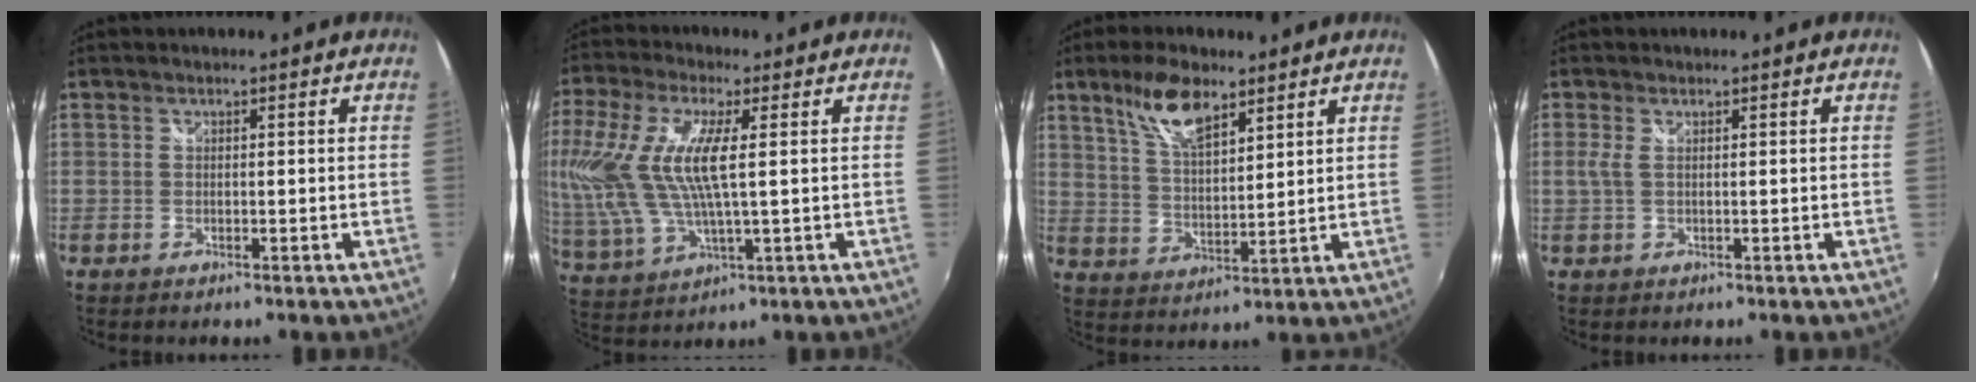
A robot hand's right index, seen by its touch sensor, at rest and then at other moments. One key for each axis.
{"total": 18.4, "fx": 3.7, "fy": 6.4, "fz": 16.8, "tx": -0.342, "ty": 0.000, "tz": 0.076}
{"total": 9.4, "fx": 6.1, "fy": 3.5, "fz": 6.2, "tx": -0.118, "ty": 0.011, "tz": 0.119}
{"total": 1.4, "fx": 0.3, "fy": 0.3, "fz": 1.3, "tx": -0.029, "ty": 0.001, "tz": 0.005}